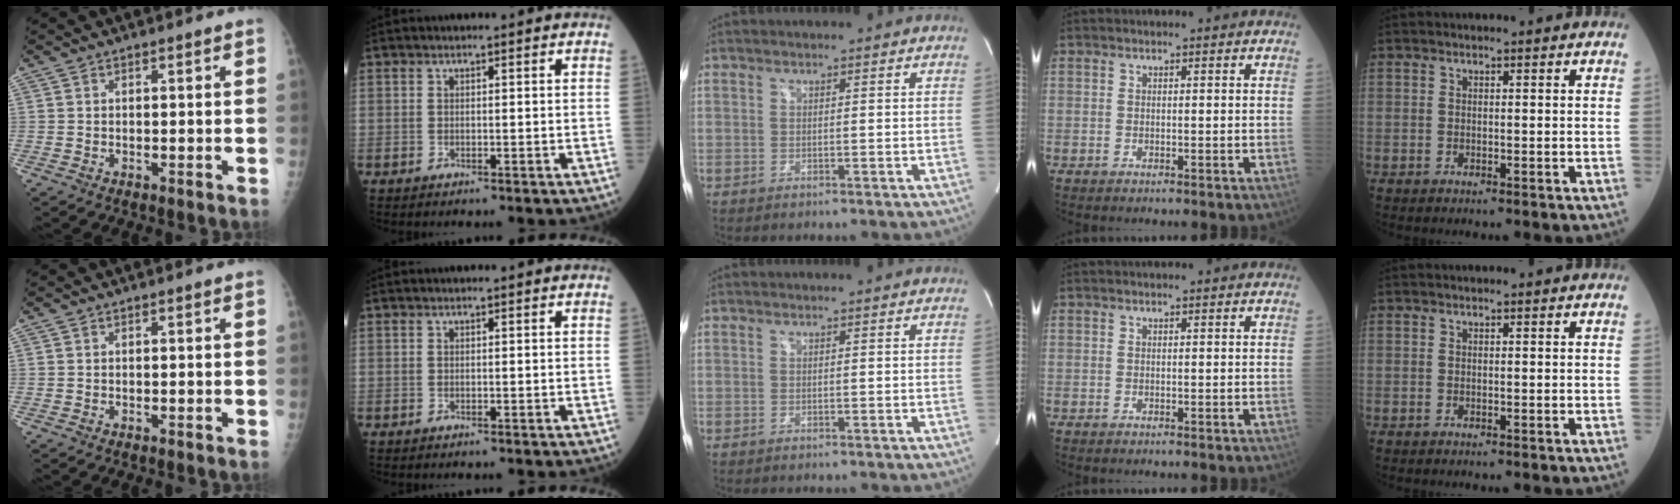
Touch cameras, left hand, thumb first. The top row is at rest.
{}